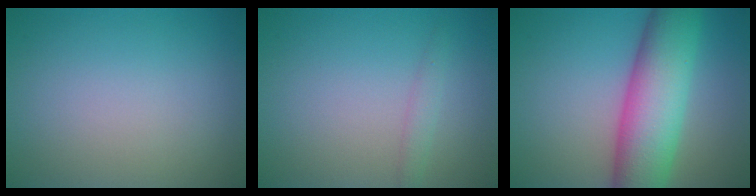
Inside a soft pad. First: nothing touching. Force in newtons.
{"total": 1.2, "press": 1.2, "slide": 0.0}
{"total": 10.1, "press": 10.1, "slide": 0.2}